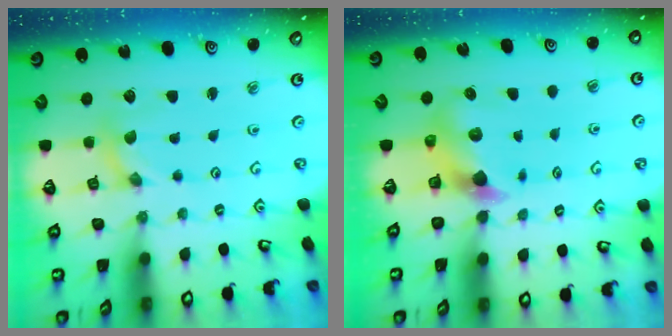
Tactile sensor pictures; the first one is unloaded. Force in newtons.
{"total": 5.7, "press": 5.7, "slide": 0.5}